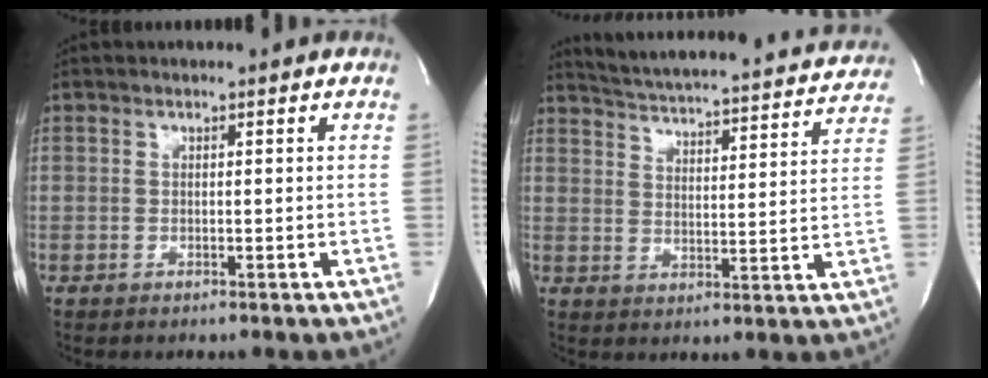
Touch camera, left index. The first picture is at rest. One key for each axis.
{"total": 23.6, "fx": 22.2, "fy": 3.1, "fz": 7.5, "tx": -0.124, "ty": -0.035, "tz": 0.280}